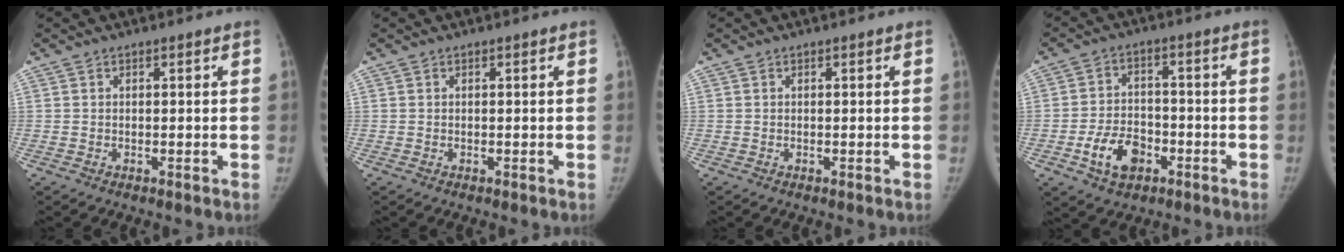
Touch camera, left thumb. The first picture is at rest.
{"total": 0.0}
{"total": 0.0}
{"total": 8.9, "force": [-3.9, 6.1, 5.3], "torque": [-0.075, 0.024, -0.065]}